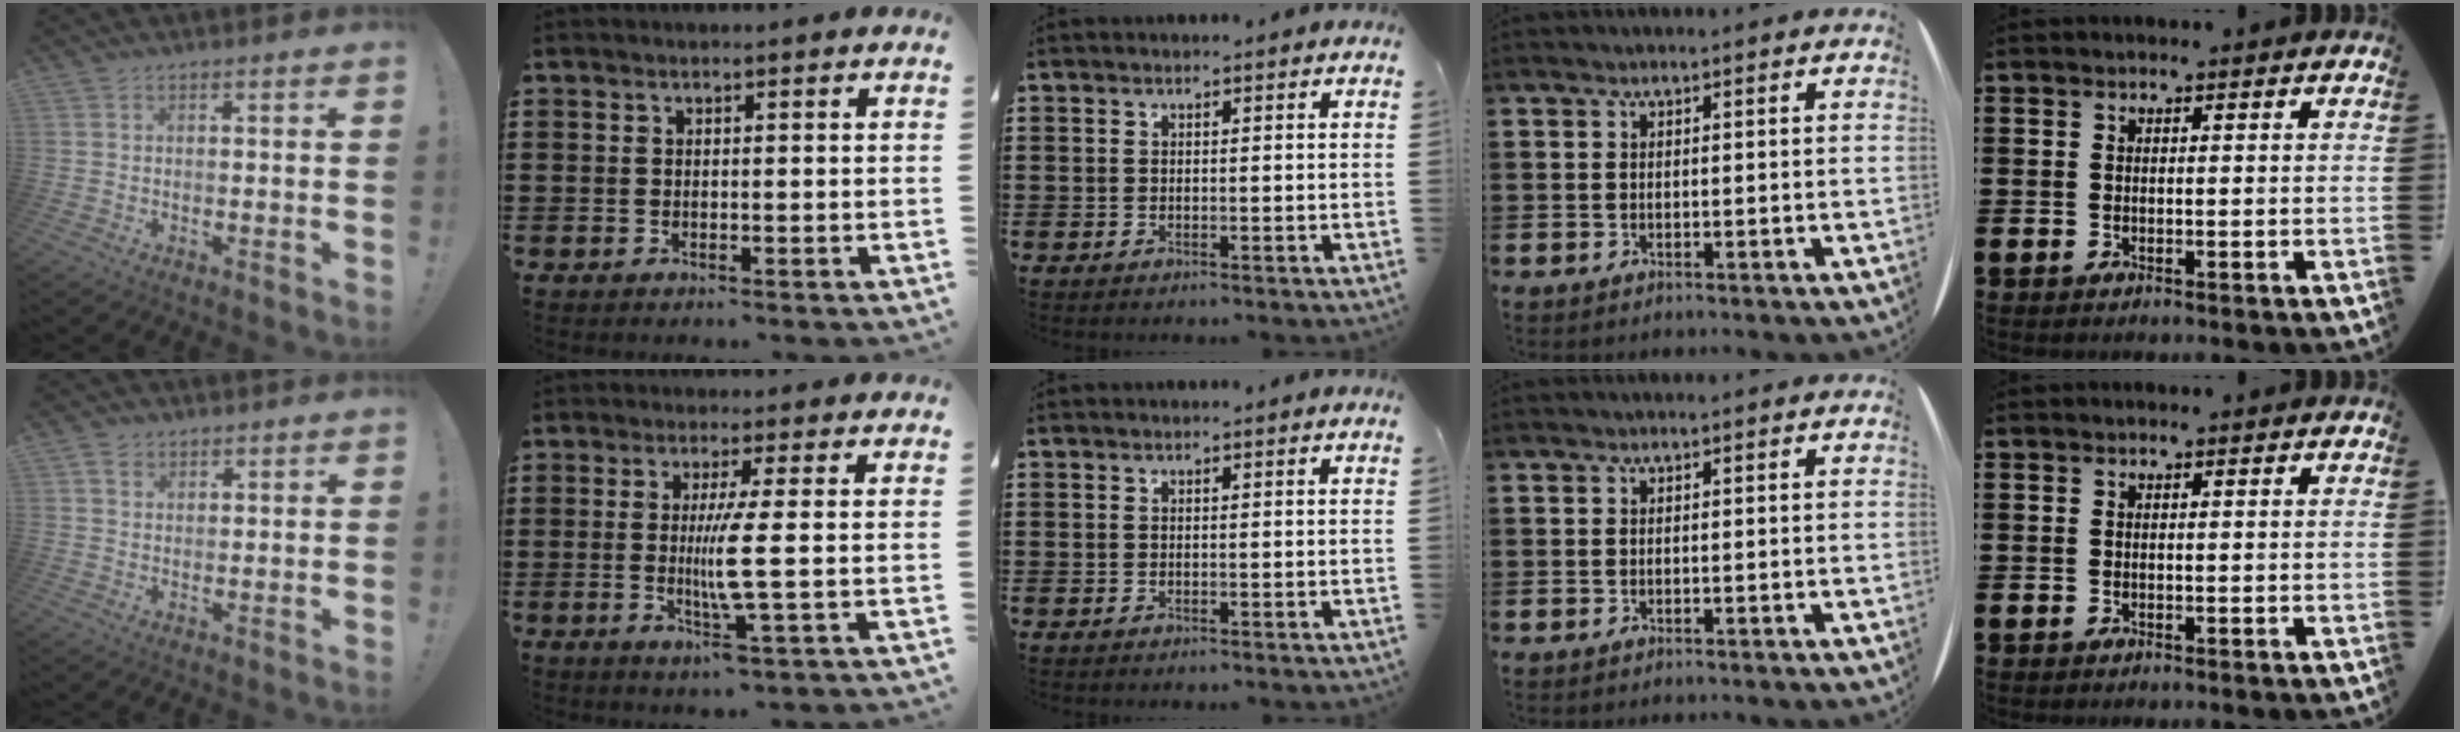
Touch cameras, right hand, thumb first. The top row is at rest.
{"thumb": {"total": 2.7, "force": [1.8, 1.8, 1.1], "torque": [-0.016, -0.003, 0.033]}, "index": {"total": 6.7, "force": [-0.5, -0.3, 6.6], "torque": [-0.141, -0.024, -0.018]}}